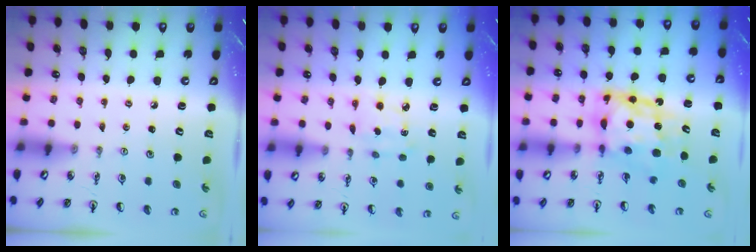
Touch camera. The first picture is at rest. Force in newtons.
{"total": 2.8, "press": 2.8, "slide": 0.4}
{"total": 9.8, "press": 9.7, "slide": 1.5}